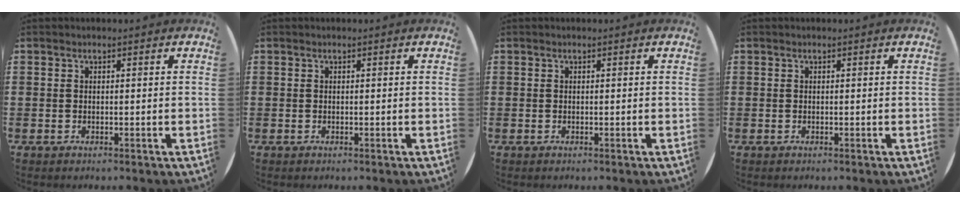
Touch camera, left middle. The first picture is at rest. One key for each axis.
{"total": 0.0}
{"total": 0.0}
{"total": 0.0}